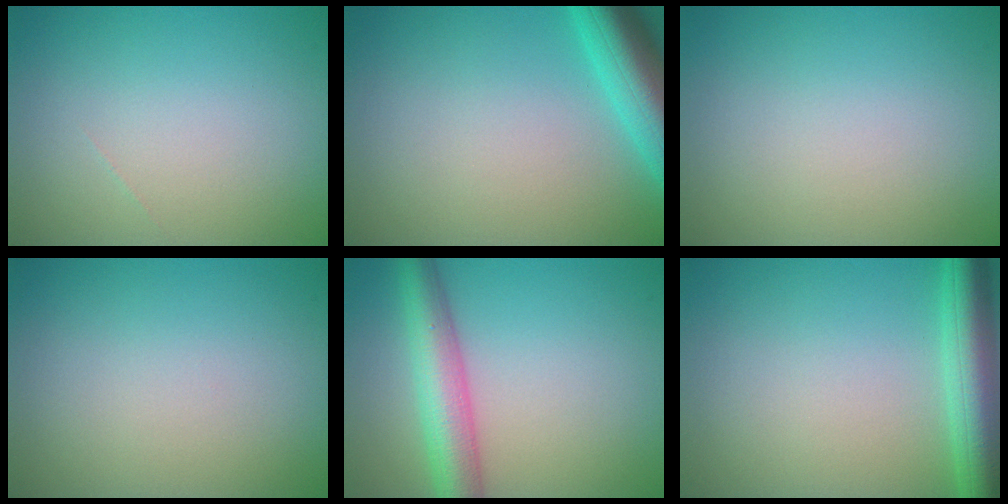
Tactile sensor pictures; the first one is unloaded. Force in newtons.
{"total": 6.6, "press": 6.5, "slide": 0.4}
{"total": 0.0}
{"total": 0.0}
{"total": 5.6, "press": 5.6, "slide": 0.2}
{"total": 5.4, "press": 5.4, "slide": 0.4}